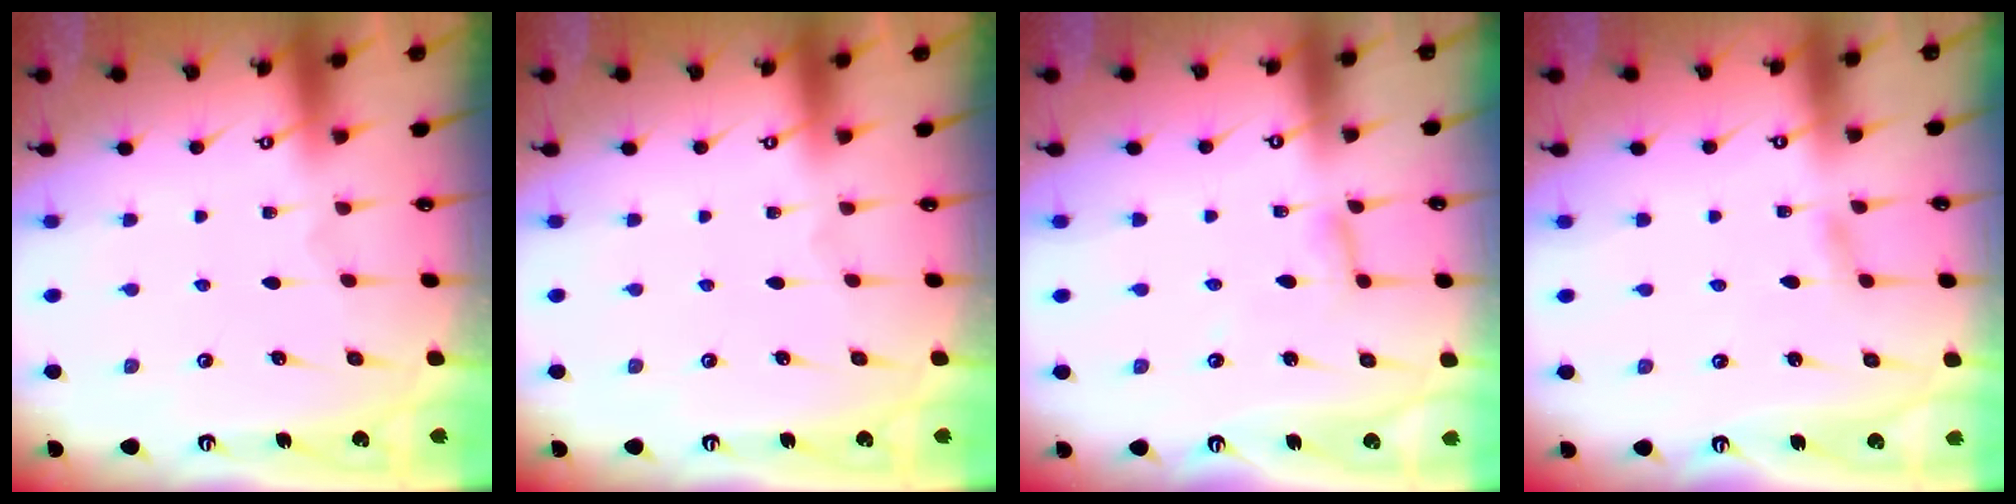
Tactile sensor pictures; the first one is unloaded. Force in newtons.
{"total": 0.0}
{"total": 4.8, "press": 4.7, "slide": 0.5}
{"total": 2.4, "press": 2.4, "slide": 0.3}